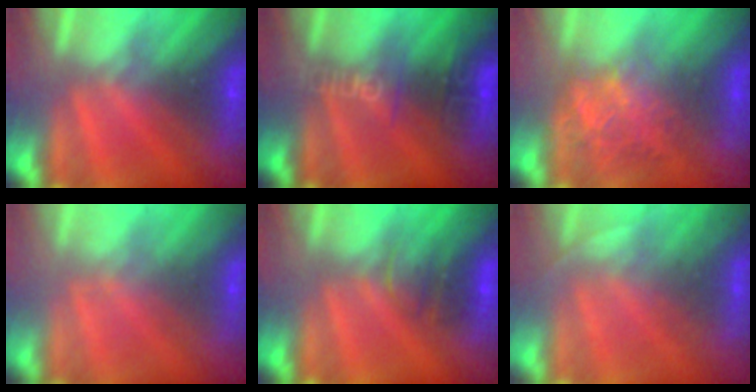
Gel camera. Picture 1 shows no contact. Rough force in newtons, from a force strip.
{"total": 2.8}
{"total": 3.3}
{"total": 2.5}
{"total": 2.2}
{"total": 1.9}